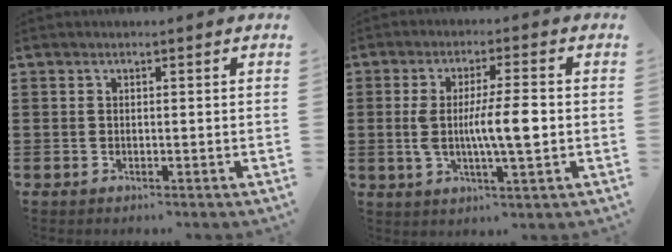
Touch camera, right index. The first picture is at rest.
{"total": 8.2, "force": [-0.5, 1.4, 8.1], "torque": [-0.156, -0.004, -0.016]}